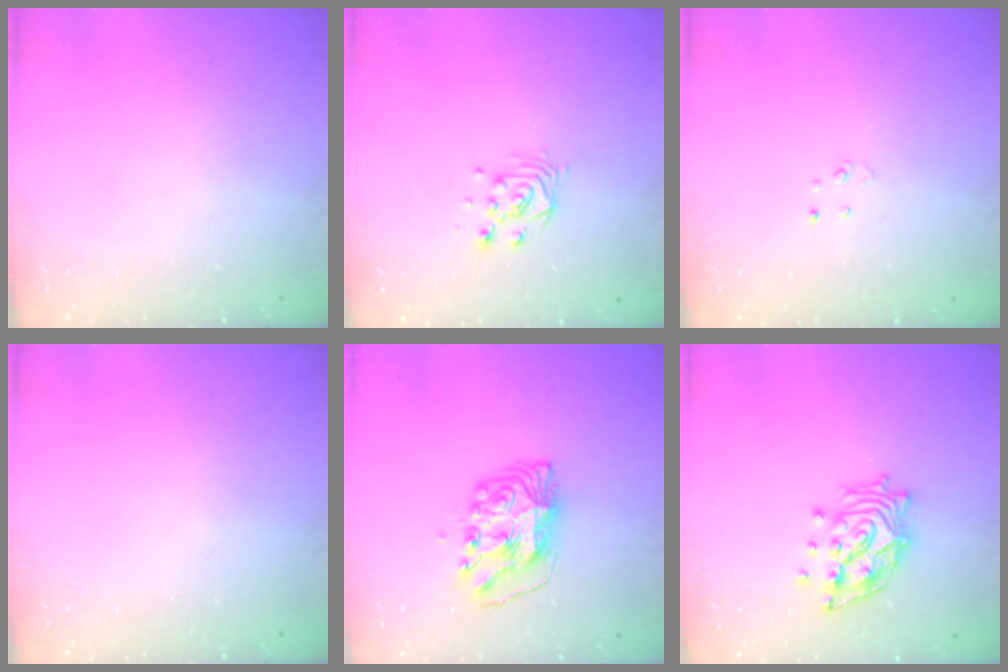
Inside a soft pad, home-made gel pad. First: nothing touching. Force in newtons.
{"total": 5.2, "press": 5.2, "slide": 0.2}
{"total": 2.6, "press": 2.6, "slide": 0.3}
{"total": 0.0}
{"total": 8.5, "press": 8.4, "slide": 0.9}
{"total": 13.1, "press": 13.1, "slide": 1.1}